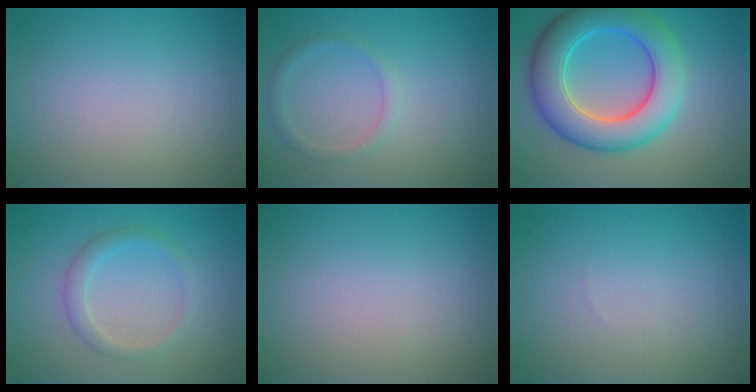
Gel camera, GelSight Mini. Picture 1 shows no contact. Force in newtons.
{"total": 1.3, "press": 1.3, "slide": 0.0}
{"total": 8.4, "press": 8.4, "slide": 0.2}
{"total": 1.9, "press": 1.9, "slide": 0.1}
{"total": 0.0}
{"total": 0.0}